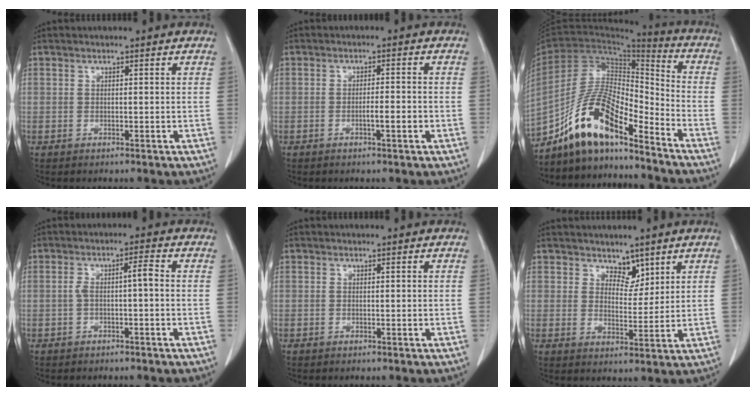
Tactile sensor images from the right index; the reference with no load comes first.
{"total": 2.6, "force": [-1.0, 0.2, 2.4], "torque": [-0.039, 0.001, -0.018]}
{"total": 13.6, "force": [-10.6, 3.2, 7.9], "torque": [-0.154, 0.027, -0.191]}
{"total": 3.2, "force": [-0.7, 0.3, 3.1], "torque": [-0.056, 0.016, -0.010]}
{"total": 0.0}
{"total": 3.7, "force": [2.8, 2.1, 1.2], "torque": [-0.011, -0.006, 0.050]}